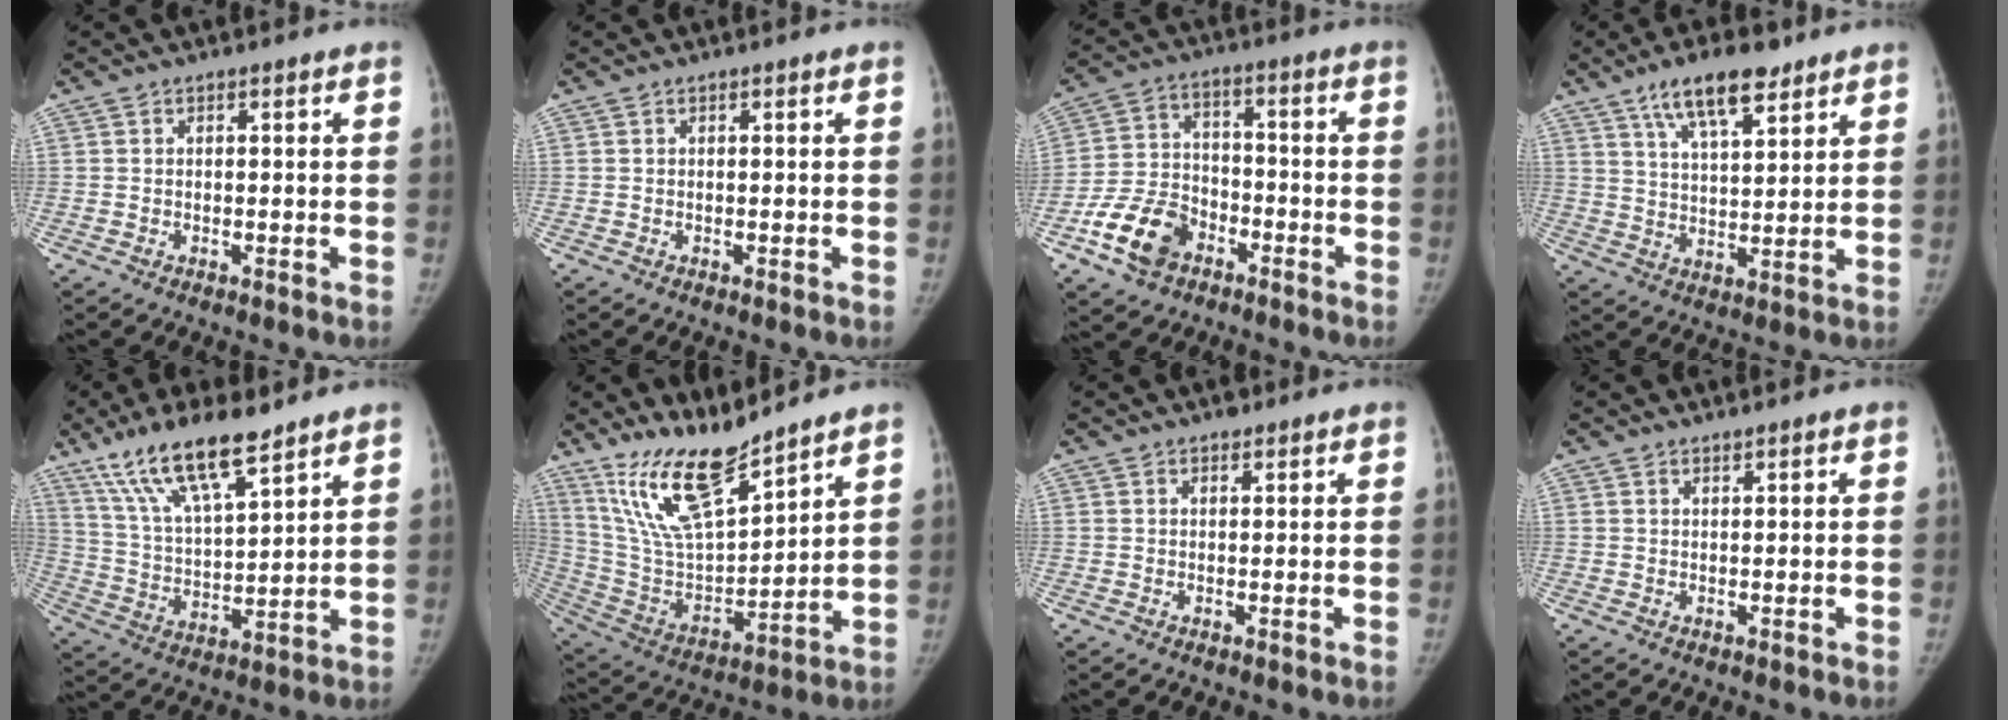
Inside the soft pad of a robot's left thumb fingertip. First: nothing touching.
{"total": 0.0}
{"total": 11.7, "force": [-6.2, 8.0, 5.8], "torque": [-0.093, 0.033, -0.115]}
{"total": 11.2, "force": [7.3, 3.9, 7.6], "torque": [-0.112, -0.031, 0.129]}
{"total": 15.7, "force": [11.0, 4.0, 10.4], "torque": [-0.180, -0.047, 0.216]}
{"total": 16.3, "force": [12.9, 3.8, 9.2], "torque": [-0.147, -0.079, 0.258]}
{"total": 1.3, "force": [1.0, 0.6, 0.5], "torque": [-0.003, -0.005, 0.012]}
{"total": 0.7, "force": [0.7, 0.0, 0.2], "torque": [-0.003, -0.006, 0.013]}